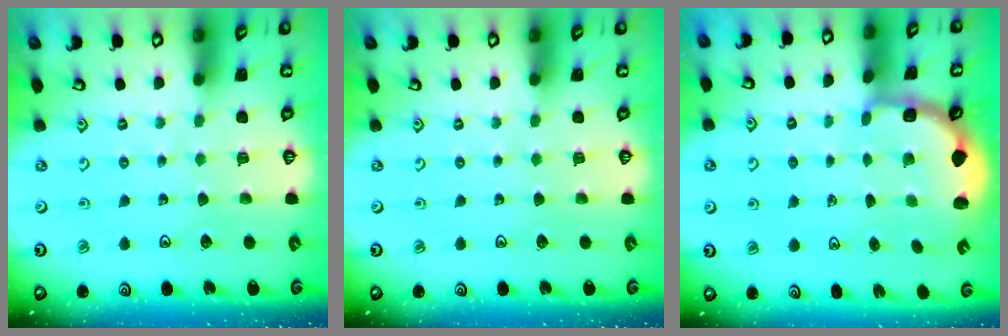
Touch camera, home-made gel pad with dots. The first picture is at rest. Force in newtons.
{"total": 0.0}
{"total": 2.8, "press": 2.3, "slide": 1.7}